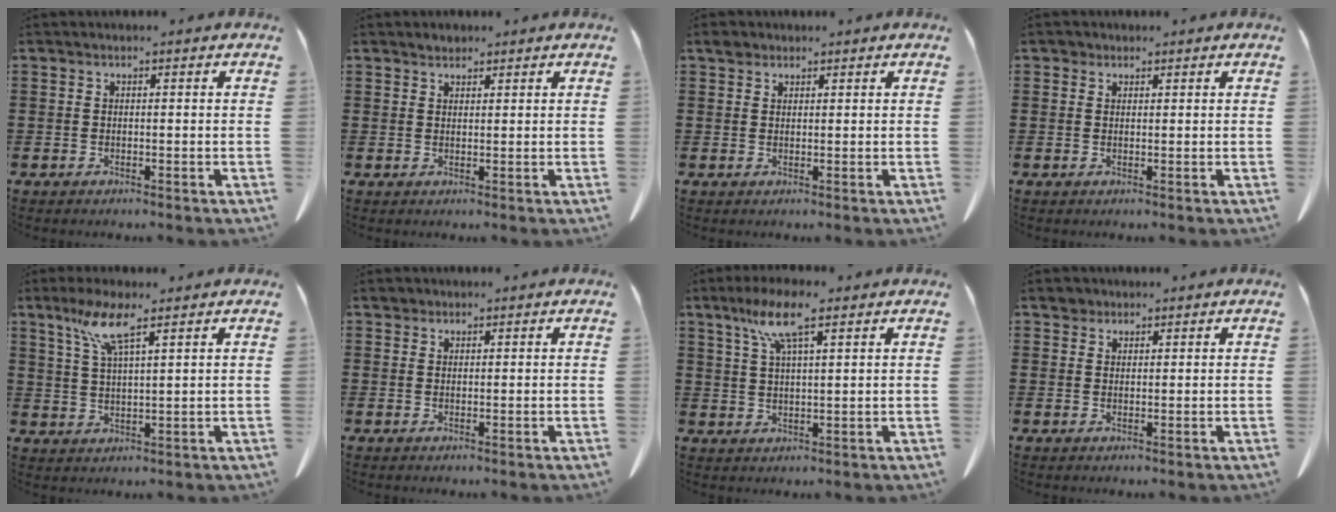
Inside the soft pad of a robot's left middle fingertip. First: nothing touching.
{"total": 1.3, "force": [1.2, 0.3, -0.1], "torque": [0.000, 0.003, 0.024]}
{"total": 1.5, "force": [1.3, 0.7, 0.4], "torque": [-0.010, 0.003, 0.025]}
{"total": 0.9, "force": [0.7, 0.5, -0.1], "torque": [0.000, 0.004, 0.014]}
{"total": 6.7, "force": [4.2, 0.7, 5.2], "torque": [-0.112, 0.001, 0.073]}
{"total": 1.0, "force": [0.9, 0.4, -0.1], "torque": [-0.001, 0.002, 0.019]}
{"total": 7.3, "force": [4.5, 1.0, 5.7], "torque": [-0.121, 0.004, 0.077]}
{"total": 1.6, "force": [1.4, 0.7, 0.0], "torque": [0.004, 0.001, 0.027]}